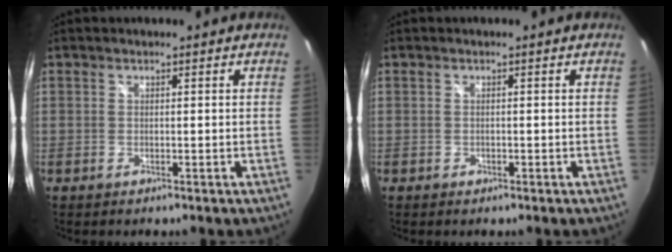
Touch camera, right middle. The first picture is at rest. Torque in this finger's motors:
{"motor_torque": [0.14, -0.06, 0.00, -0.01]}